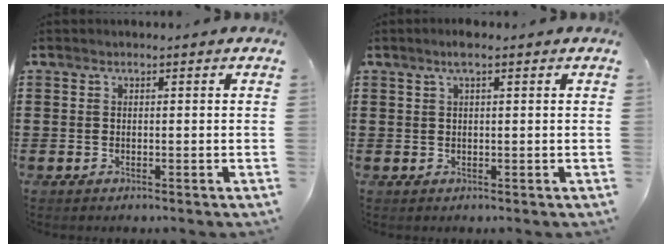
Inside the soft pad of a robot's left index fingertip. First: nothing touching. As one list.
[{"total": 2.0, "force": [1.1, 0.3, 1.7], "torque": [-0.036, 0.005, 0.018]}]